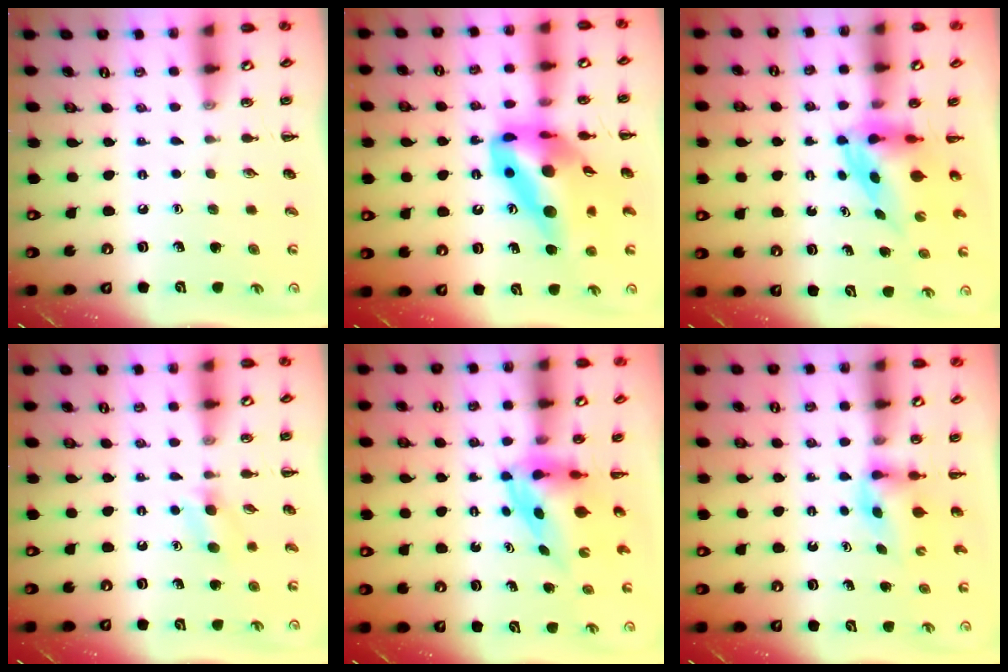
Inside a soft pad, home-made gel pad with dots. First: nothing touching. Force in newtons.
{"total": 18.9, "press": 18.0, "slide": 5.8}
{"total": 4.0, "press": 3.9, "slide": 1.0}
{"total": 3.3, "press": 3.0, "slide": 1.3}
{"total": 3.7, "press": 3.6, "slide": 1.0}
{"total": 2.9, "press": 2.7, "slide": 1.0}